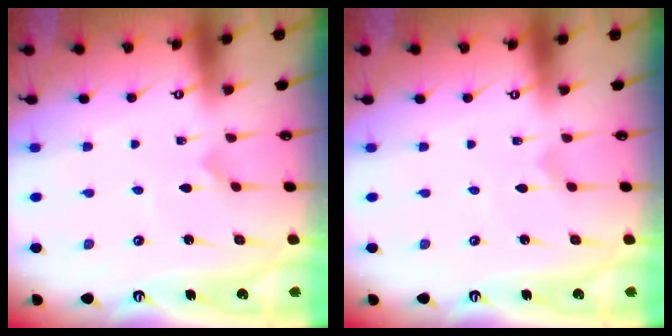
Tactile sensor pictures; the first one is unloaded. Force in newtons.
{"total": 0.0}